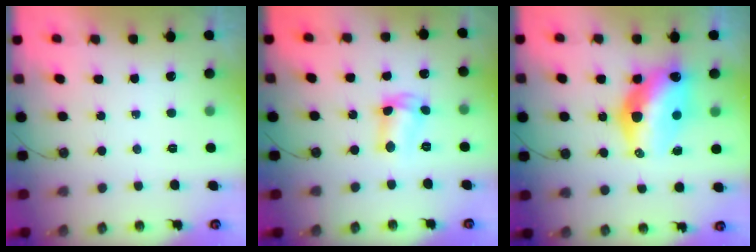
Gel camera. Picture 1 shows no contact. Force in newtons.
{"total": 6.4, "press": 6.4, "slide": 0.3}
{"total": 15.4, "press": 14.7, "slide": 4.5}